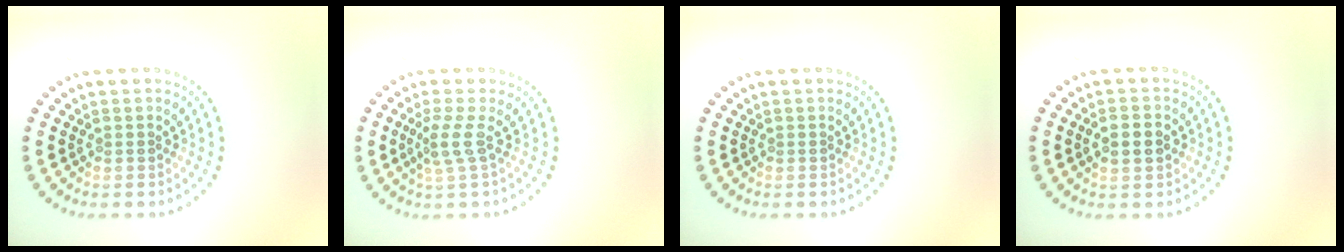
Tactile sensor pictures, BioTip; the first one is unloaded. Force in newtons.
{"total": 2.1, "press": 1.4, "slide": 1.6}
{"total": 0.0}
{"total": 2.2, "press": 2.2, "slide": 0.1}